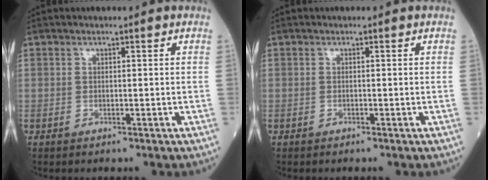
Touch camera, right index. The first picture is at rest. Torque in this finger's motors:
{"motor_torque": [0.00, 0.00, 0.00, -0.01]}